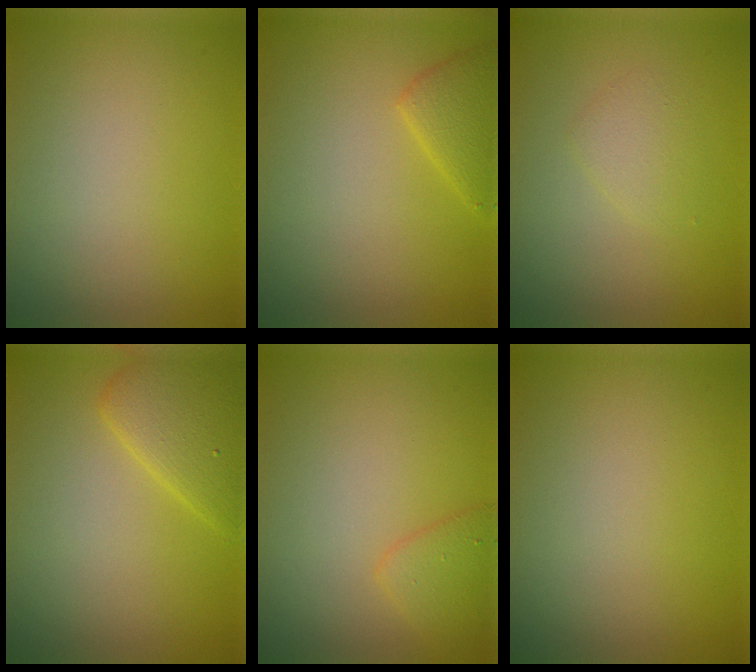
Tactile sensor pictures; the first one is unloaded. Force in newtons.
{"total": 2.3, "press": 2.3, "slide": 0.1}
{"total": 1.4, "press": 1.4, "slide": 0.1}
{"total": 3.5, "press": 3.5, "slide": 0.2}
{"total": 1.9, "press": 1.9, "slide": 0.1}
{"total": 0.0}